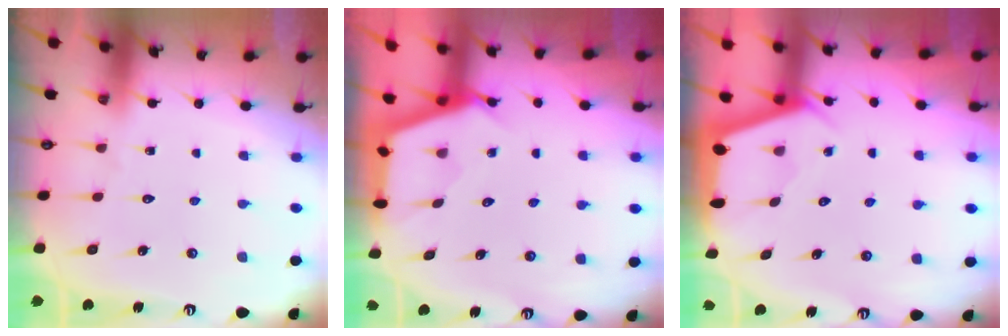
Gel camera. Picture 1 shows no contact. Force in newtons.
{"total": 2.6, "press": 2.6, "slide": 0.4}
{"total": 2.4, "press": 2.3, "slide": 0.3}